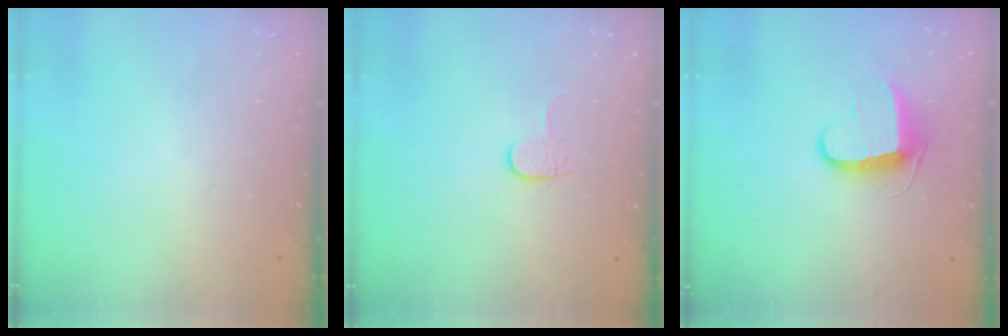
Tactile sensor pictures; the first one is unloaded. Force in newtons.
{"total": 3.9, "press": 3.8, "slide": 0.5}
{"total": 9.1, "press": 9.1, "slide": 0.3}